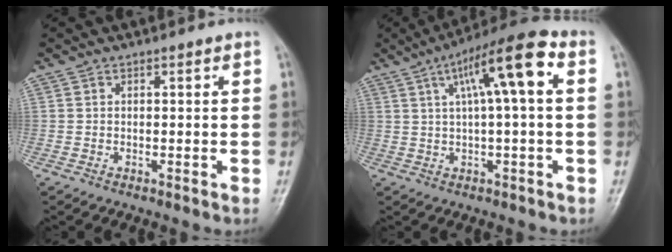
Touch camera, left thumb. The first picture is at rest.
{"total": 12.3, "force": [3.3, 2.4, 11.6], "torque": [-0.199, 0.031, 0.046]}